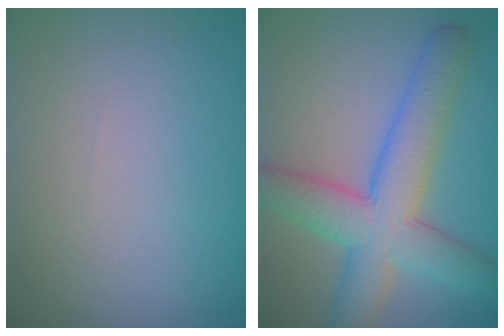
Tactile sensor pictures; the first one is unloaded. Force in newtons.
{"total": 7.4, "press": 7.4, "slide": 0.1}